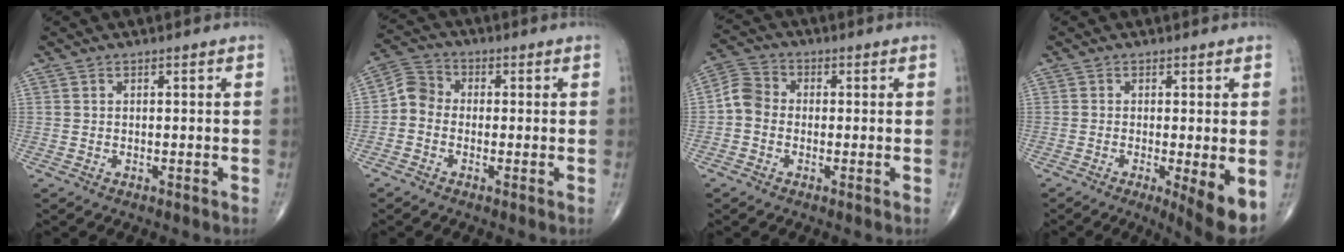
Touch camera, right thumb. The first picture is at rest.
{"total": 4.8, "force": [-1.0, 4.1, 2.3], "torque": [-0.029, 0.018, -0.038]}
{"total": 5.1, "force": [-0.8, 4.3, 2.6], "torque": [-0.038, 0.017, -0.031]}
{"total": 5.9, "force": [-1.5, 0.9, 5.6], "torque": [-0.087, -0.018, -0.027]}